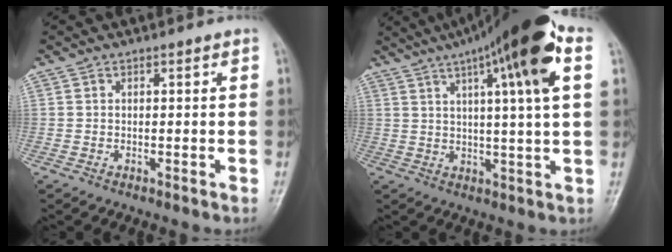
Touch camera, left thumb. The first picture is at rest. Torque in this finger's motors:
{"motor_torque": [0.87, 0.59, 1.76, -1.00, 0.44]}